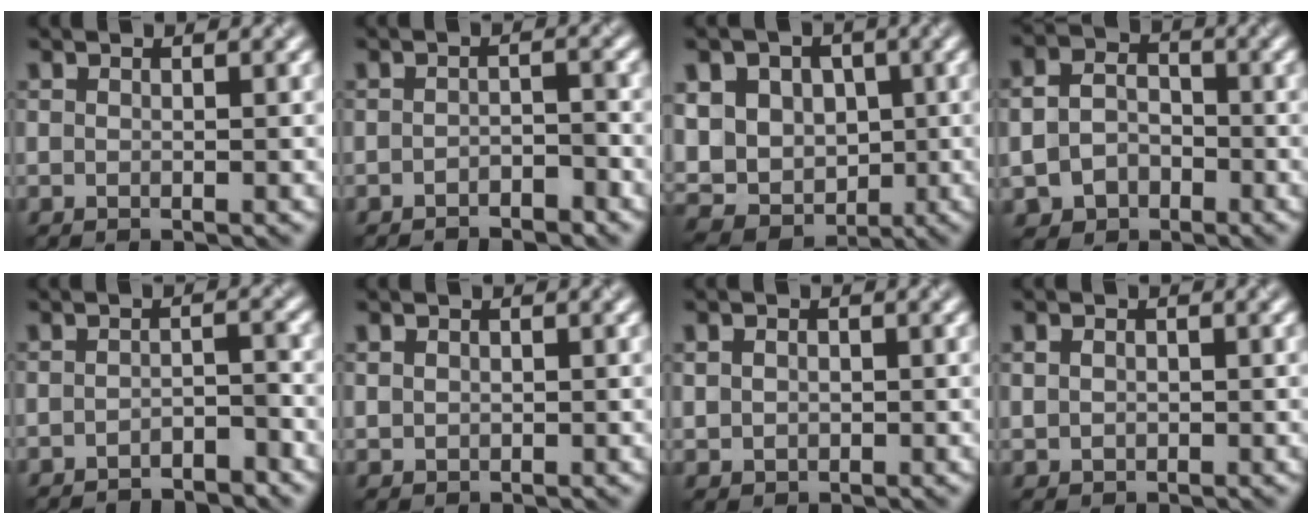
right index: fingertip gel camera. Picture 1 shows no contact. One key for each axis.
{"total": 1.8, "fx": -1.5, "fy": 0.5, "fz": 0.7, "tx": -0.008, "ty": 0.004, "tz": -0.027}
{"total": 11.2, "fx": 1.1, "fy": 9.5, "fz": 5.8, "tx": -0.100, "ty": 0.023, "tz": -0.006}
{"total": 4.7, "fx": -1.6, "fy": 3.7, "fz": 2.3, "tx": -0.053, "ty": -0.009, "tz": -0.027}
{"total": 2.4, "fx": -2.2, "fy": 0.4, "fz": 0.9, "tx": -0.010, "ty": 0.003, "tz": -0.037}
{"total": 1.0, "fx": 0.3, "fy": 0.9, "fz": 0.3, "tx": -0.004, "ty": -0.003, "tz": 0.010}
{"total": 1.6, "fx": 0.2, "fy": 1.5, "fz": 0.7, "tx": -0.017, "ty": -0.002, "tz": 0.010}
{"total": 1.4, "fx": 0.1, "fy": 1.2, "fz": 0.6, "tx": -0.009, "ty": -0.003, "tz": 0.005}